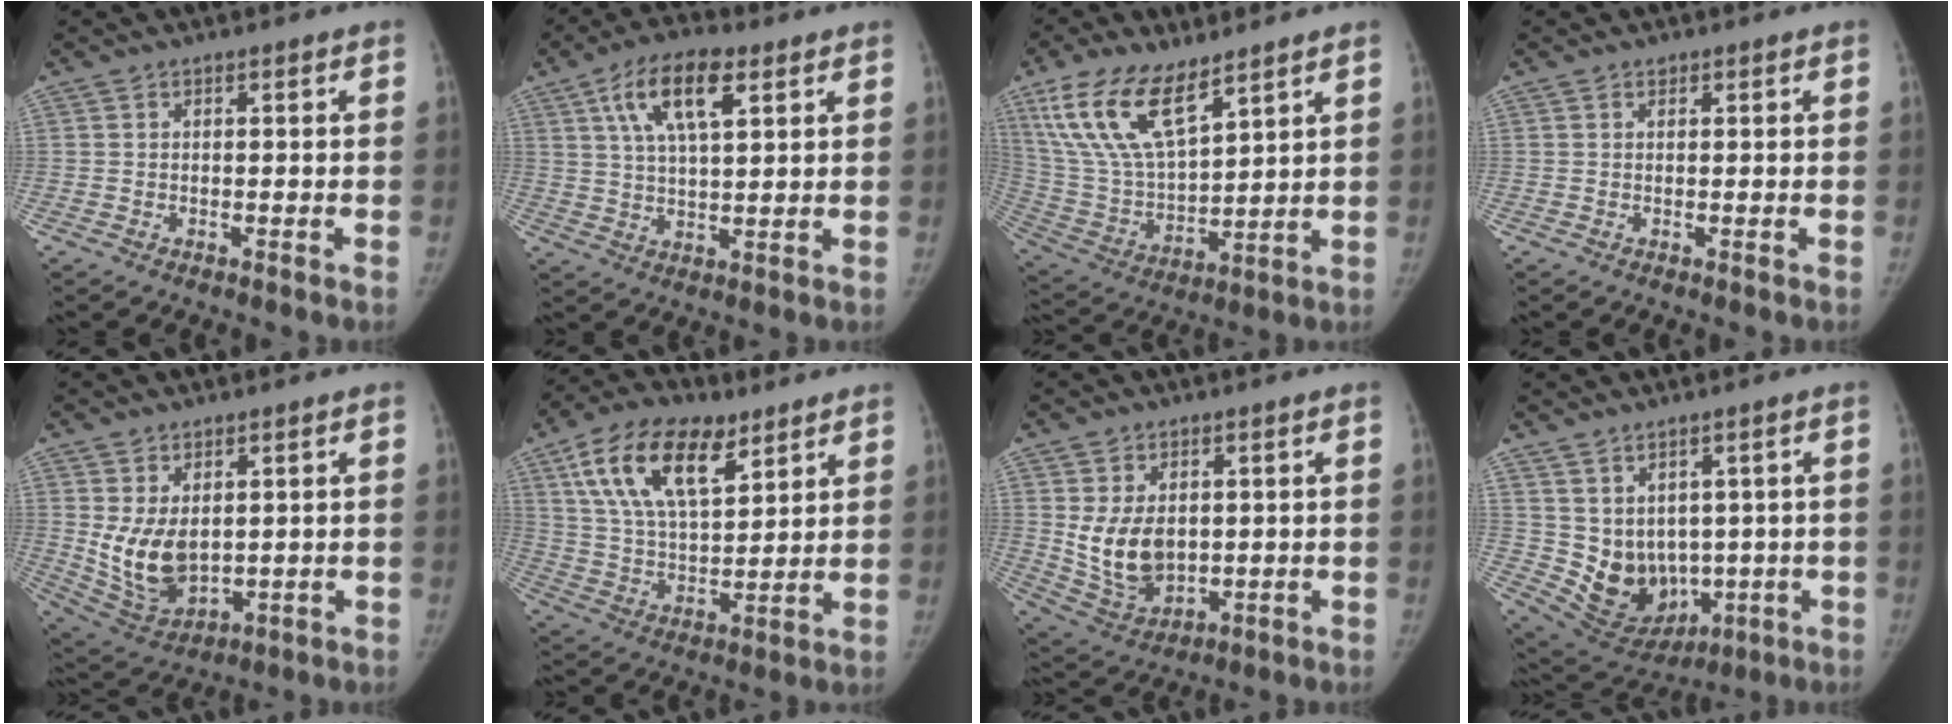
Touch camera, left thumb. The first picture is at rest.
{"total": 11.6, "force": [5.2, 4.7, 9.2], "torque": [-0.157, -0.005, 0.092]}
{"total": 16.9, "force": [10.2, 6.9, 11.6], "torque": [-0.216, -0.038, 0.209]}
{"total": 0.6, "force": [0.4, 0.4, 0.3], "torque": [-0.003, -0.002, 0.004]}
{"total": 10.4, "force": [1.3, 6.6, 7.8], "torque": [-0.129, -0.021, 0.049]}
{"total": 18.1, "force": [9.4, 9.1, 12.6], "torque": [-0.194, -0.030, 0.169]}
{"total": 10.5, "force": [1.3, 7.2, 7.5], "torque": [-0.113, -0.017, 0.046]}
{"total": 11.5, "force": [0.6, 9.2, 6.8], "torque": [-0.082, -0.009, 0.055]}